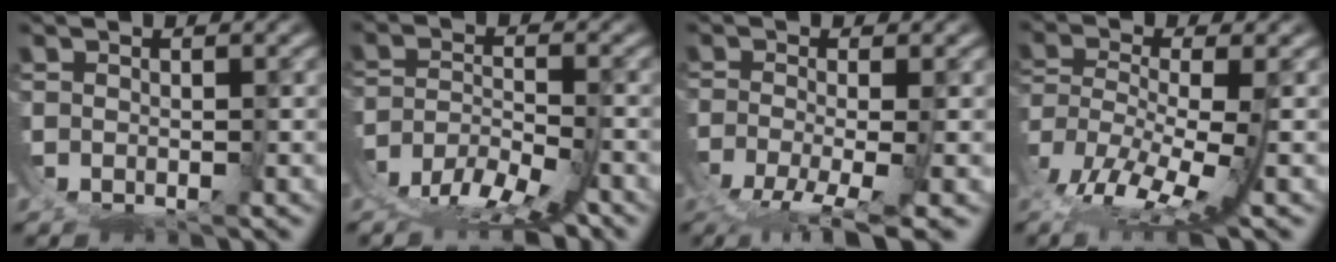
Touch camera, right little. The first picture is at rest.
{"total": 6.3, "force": [-3.8, 2.8, 4.1], "torque": [-0.055, -0.019, -0.062]}
{"total": 5.1, "force": [-3.8, -0.1, 3.5], "torque": [-0.051, -0.021, -0.048]}
{"total": 6.6, "force": [-2.0, 3.3, 5.4], "torque": [-0.112, -0.037, -0.024]}